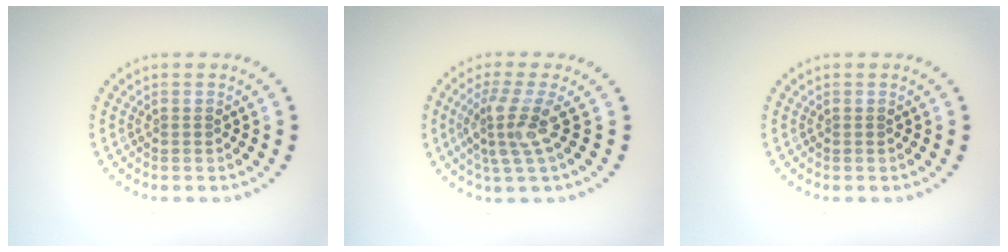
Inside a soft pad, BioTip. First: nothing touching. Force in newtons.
{"total": 3.5, "press": 2.6, "slide": 2.3}
{"total": 0.0}